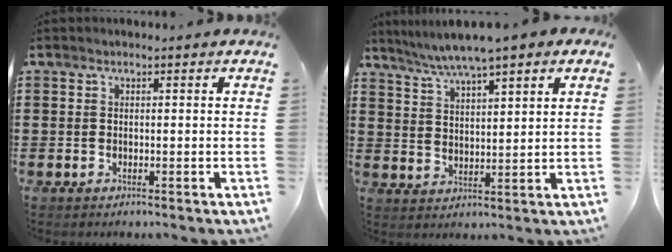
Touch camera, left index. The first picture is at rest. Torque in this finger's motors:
{"motor_torque": [2.14, 0.00, 1.02, 0.21]}